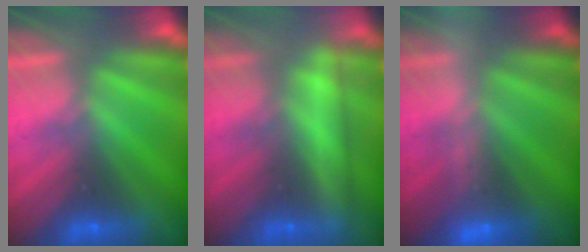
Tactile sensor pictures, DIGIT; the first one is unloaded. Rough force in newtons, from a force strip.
{"total": 2.4}
{"total": 2.3}